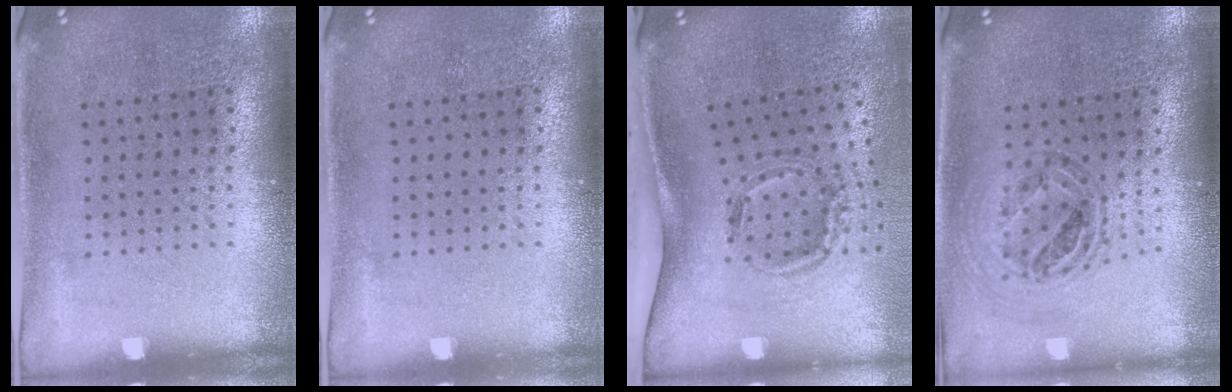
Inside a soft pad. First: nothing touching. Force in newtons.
{"total": 0.0}
{"total": 2.0, "press": 1.2, "slide": 1.6}
{"total": 0.9, "press": 0.9, "slide": 0.0}